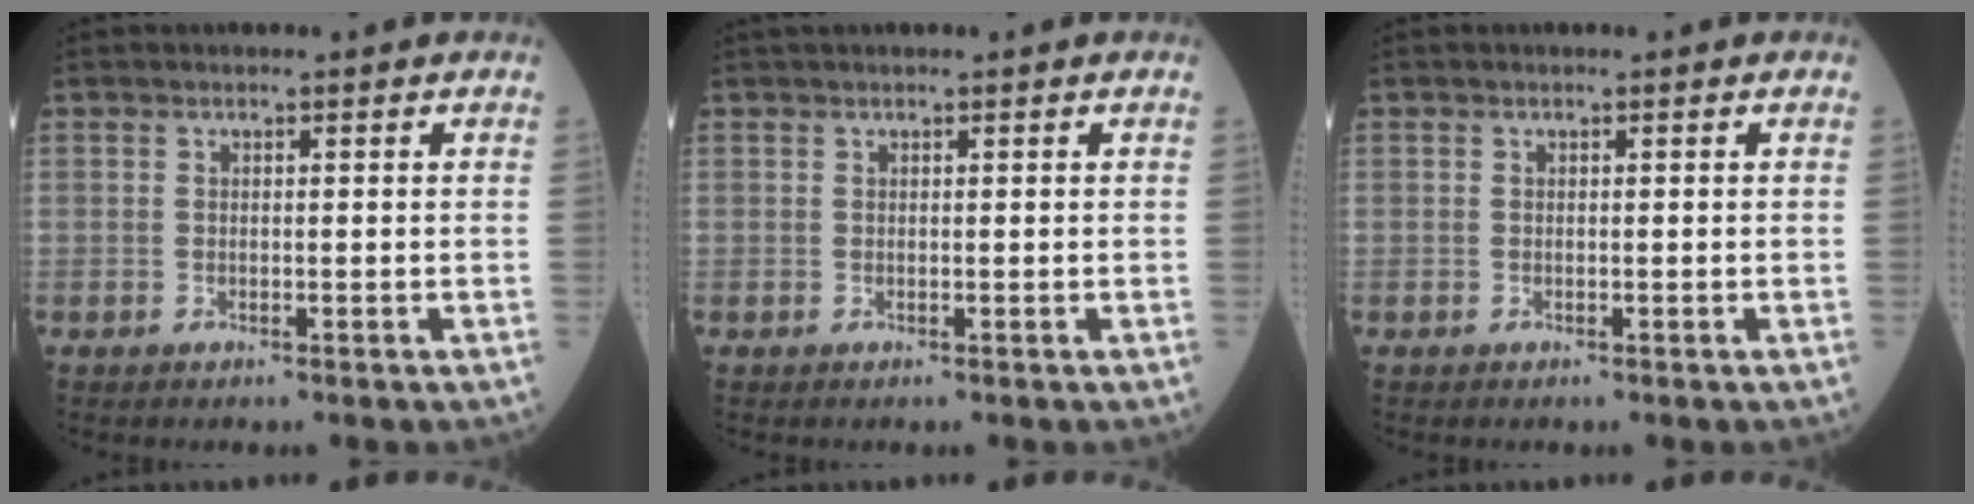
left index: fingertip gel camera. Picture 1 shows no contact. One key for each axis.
{"total": 1.9, "fx": 1.7, "fy": 0.0, "fz": 0.9, "tx": -0.010, "ty": 0.027, "tz": 0.030}
{"total": 0.0}